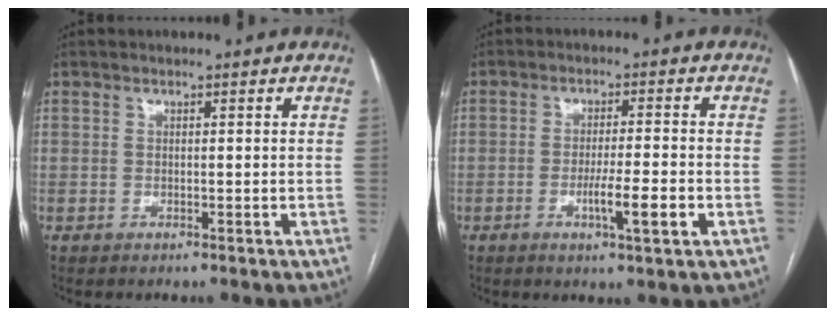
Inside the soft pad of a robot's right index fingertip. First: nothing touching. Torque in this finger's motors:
{"motor_torque": [0.89, -0.40, 0.31, 0.07]}